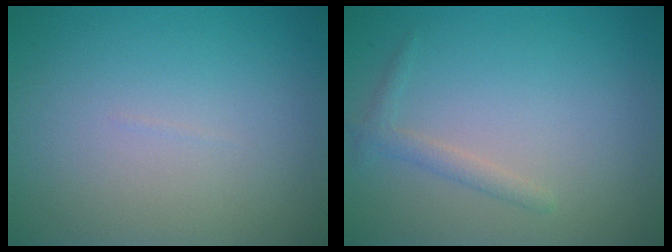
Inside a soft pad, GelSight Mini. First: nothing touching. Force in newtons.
{"total": 1.3, "press": 1.3, "slide": 0.0}